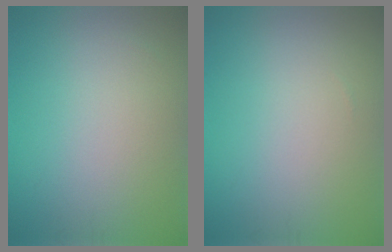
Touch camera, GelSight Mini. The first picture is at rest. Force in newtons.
{"total": 0.0}